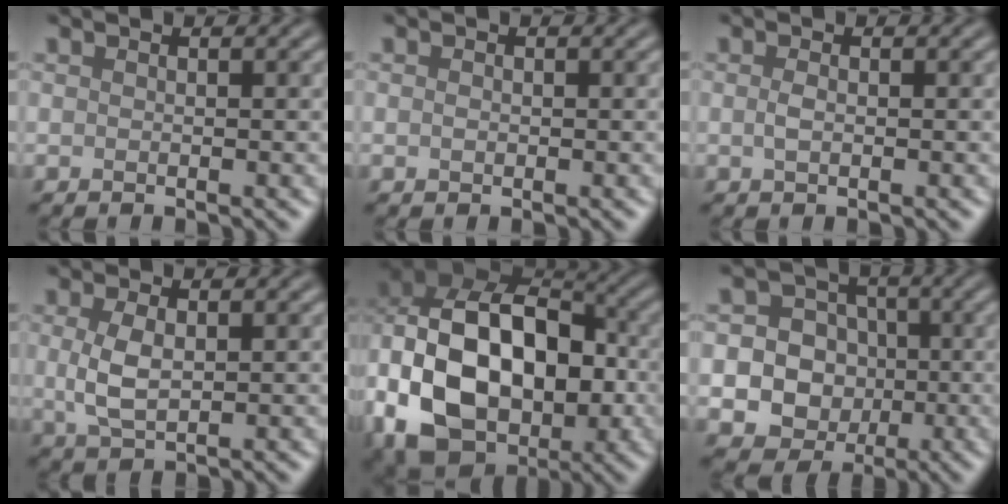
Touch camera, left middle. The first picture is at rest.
{"total": 0.6, "force": [0.0, 0.5, 0.4], "torque": [-0.007, -0.001, -0.001]}
{"total": 1.0, "force": [0.0, 0.5, 0.9], "torque": [-0.022, -0.002, -0.002]}
{"total": 3.2, "force": [0.4, 1.6, 2.7], "torque": [-0.066, -0.001, 0.009]}
{"total": 16.4, "force": [-2.5, 12.0, 10.9], "torque": [-0.171, 0.003, -0.045]}
{"total": 11.7, "force": [-1.9, 10.9, 3.6], "torque": [-0.070, 0.002, -0.051]}